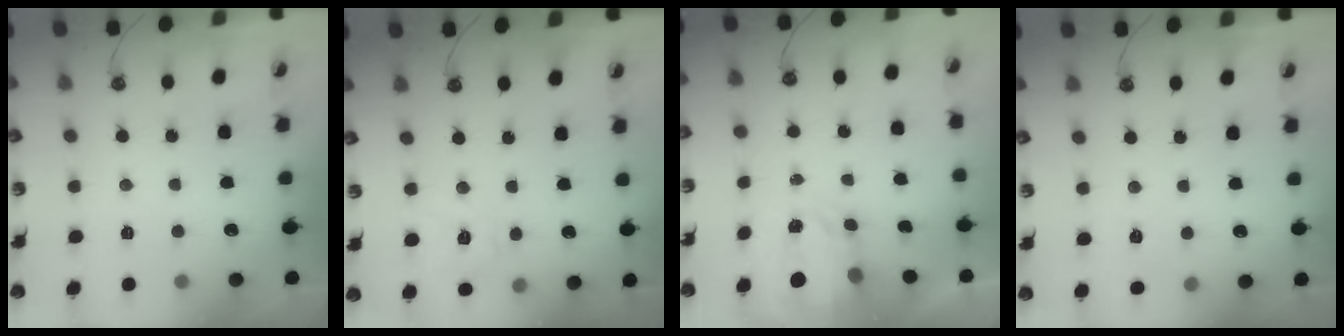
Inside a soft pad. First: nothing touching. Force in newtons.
{"total": 10.3, "press": 10.2, "slide": 1.2}
{"total": 3.9, "press": 3.8, "slide": 0.6}
{"total": 4.1, "press": 4.1, "slide": 0.6}